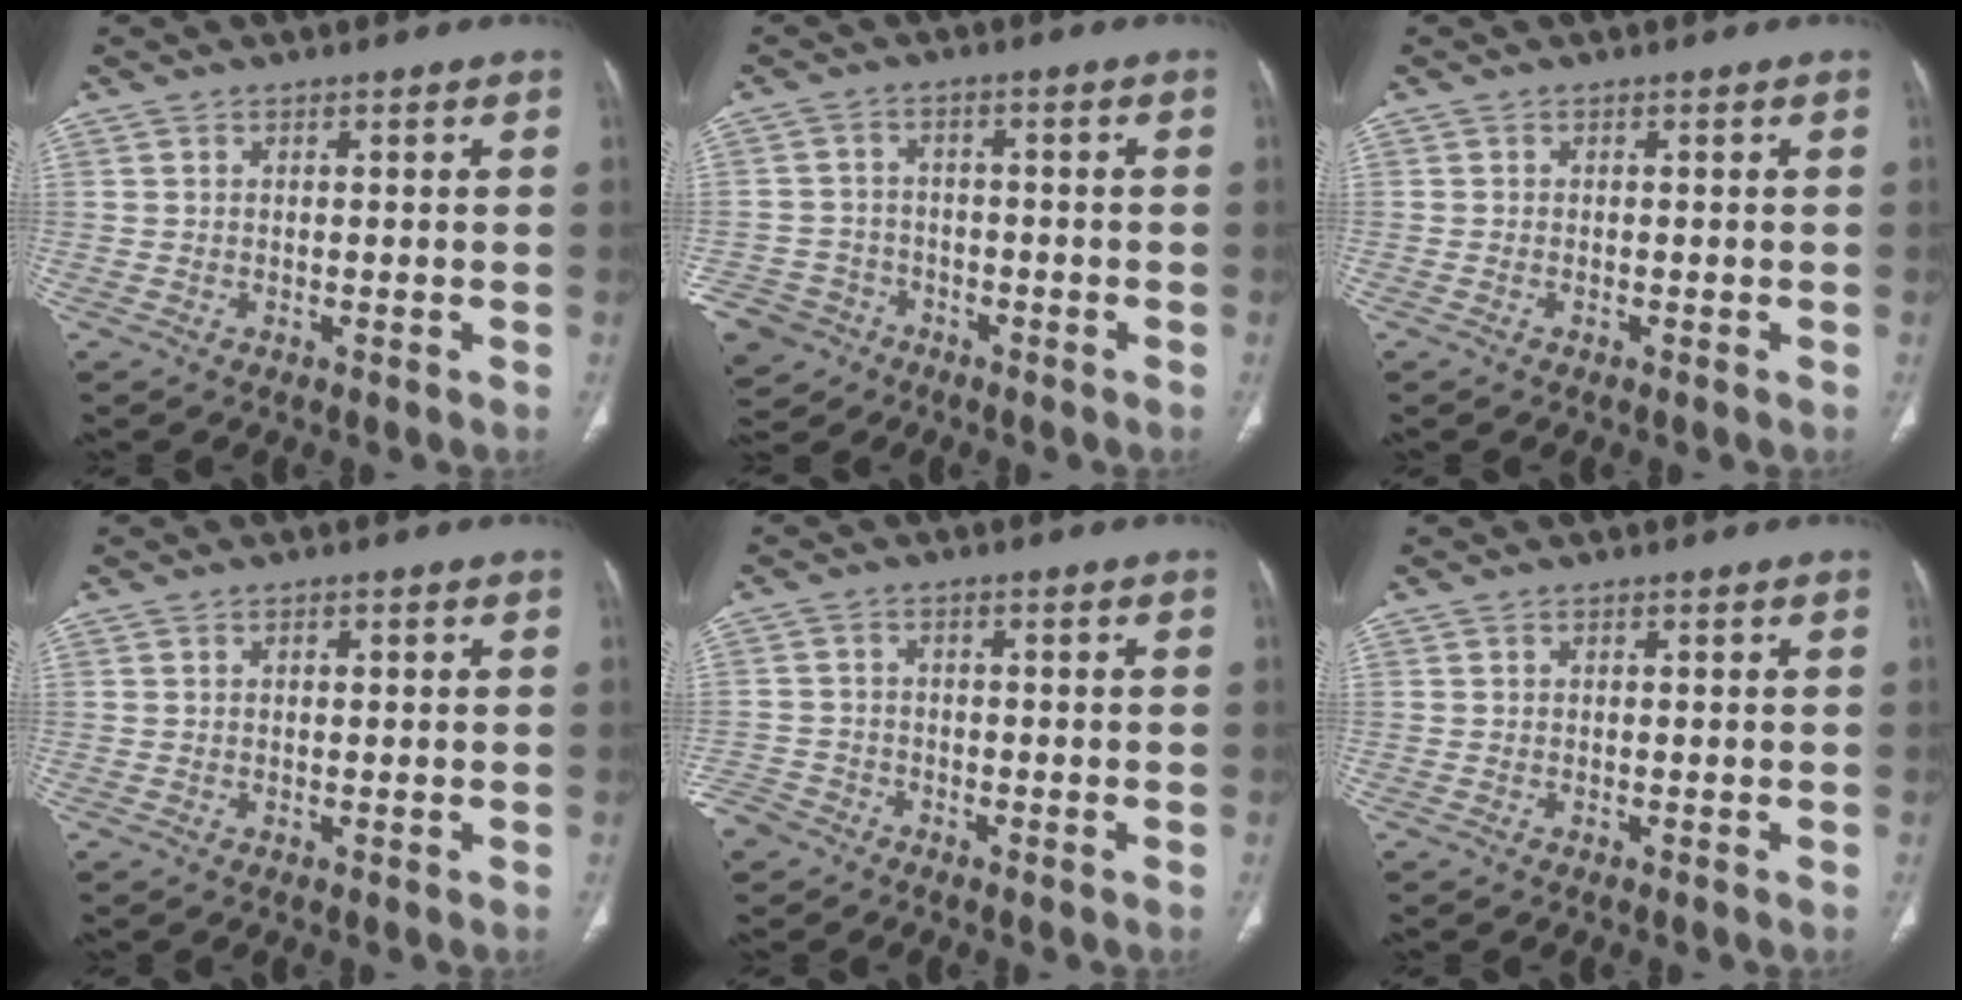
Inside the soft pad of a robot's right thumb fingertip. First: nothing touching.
{"total": 10.1, "force": [-5.8, 7.9, 2.5], "torque": [-0.064, 0.033, -0.096]}
{"total": 0.0}
{"total": 1.2, "force": [0.4, 0.6, 0.9], "torque": [-0.018, 0.002, 0.007]}
{"total": 4.6, "force": [-3.2, 3.3, 0.7], "torque": [-0.004, 0.015, -0.065]}
{"total": 0.0}